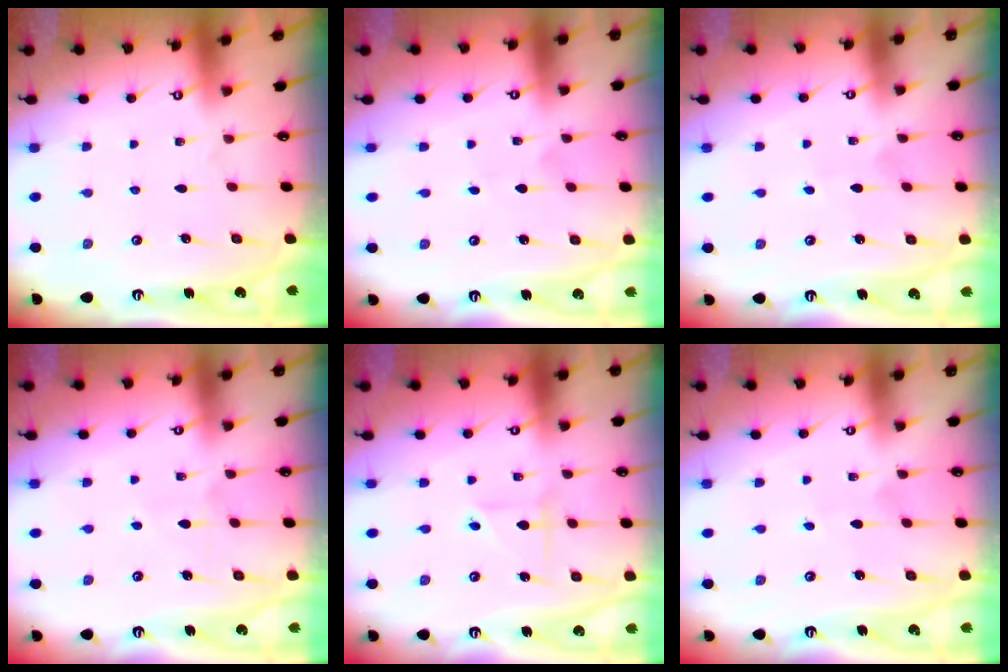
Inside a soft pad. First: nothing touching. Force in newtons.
{"total": 0.0}
{"total": 2.5, "press": 2.5, "slide": 0.3}
{"total": 4.7, "press": 4.7, "slide": 0.5}
{"total": 2.5, "press": 2.5, "slide": 0.2}
{"total": 2.5, "press": 2.5, "slide": 0.3}